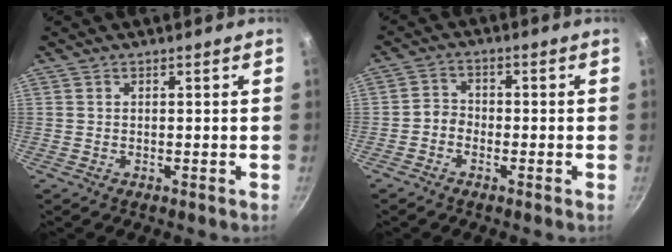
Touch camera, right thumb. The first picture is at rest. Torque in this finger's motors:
{"motor_torque": [-0.16, -0.52, -0.39, 0.02, 0.05]}